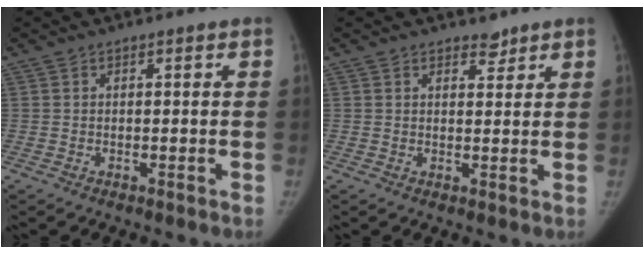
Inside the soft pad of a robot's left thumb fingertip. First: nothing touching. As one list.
[{"total": 2.3, "force": [1.8, 1.1, 0.6], "torque": [0.008, -0.011, 0.025]}]